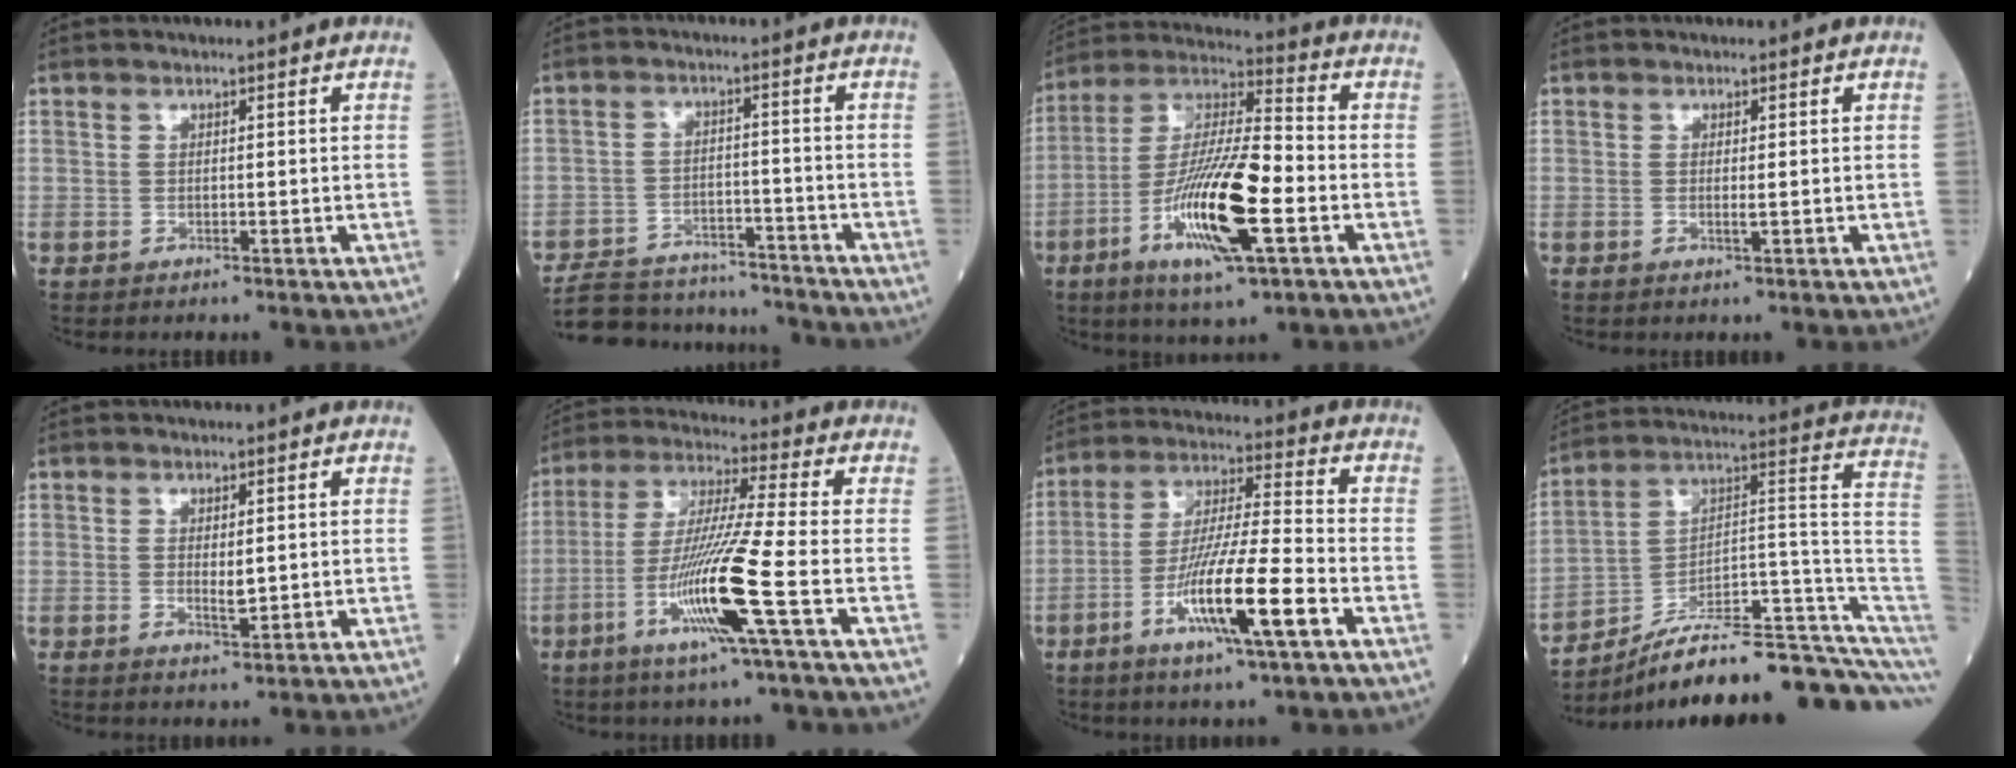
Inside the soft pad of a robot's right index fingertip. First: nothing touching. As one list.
[{"total": 14.4, "force": [-13.5, 3.9, 3.1], "torque": [-0.055, 0.016, -0.199]}, {"total": 17.7, "force": [-5.7, 2.7, 16.6], "torque": [-0.327, -0.015, -0.102]}, {"total": 0.9, "force": [-0.1, 0.0, 0.9], "torque": [-0.020, -0.003, -0.002]}, {"total": 2.2, "force": [0.1, 0.6, 2.1], "torque": [-0.036, -0.006, 0.005]}, {"total": 13.7, "force": [-4.9, -1.6, 12.7], "torque": [-0.255, -0.021, -0.099]}, {"total": 13.9, "force": [-5.7, 0.4, 12.6], "torque": [-0.239, -0.014, -0.104]}, {"total": 22.9, "force": [-19.0, 0.3, 12.7], "torque": [-0.104, 0.054, -0.290]}]